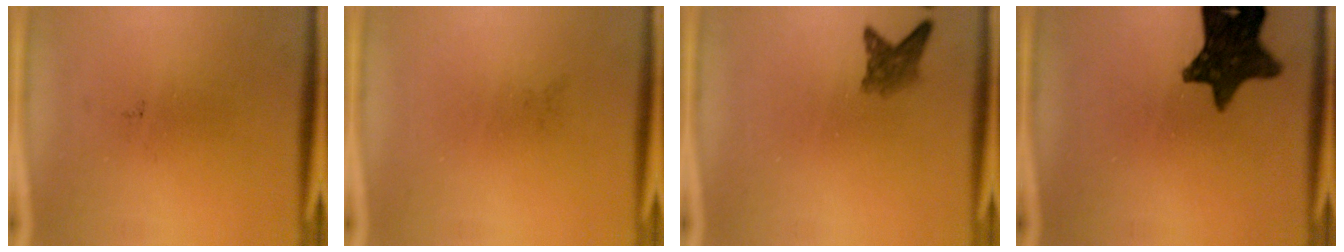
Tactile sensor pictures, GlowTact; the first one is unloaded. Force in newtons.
{"total": 0.0}
{"total": 2.9}
{"total": 12.8}